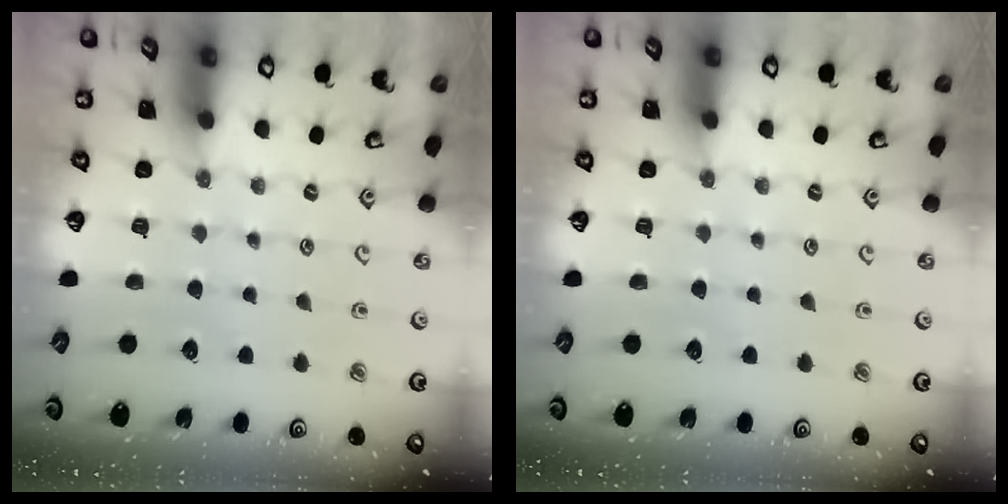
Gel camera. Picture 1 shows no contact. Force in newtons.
{"total": 0.0}